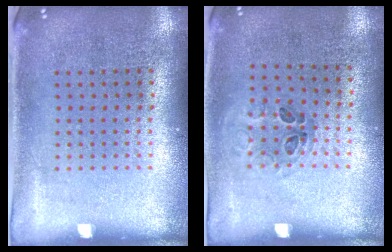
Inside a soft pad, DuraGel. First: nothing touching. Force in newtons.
{"total": 0.9, "press": 0.6, "slide": 0.7}